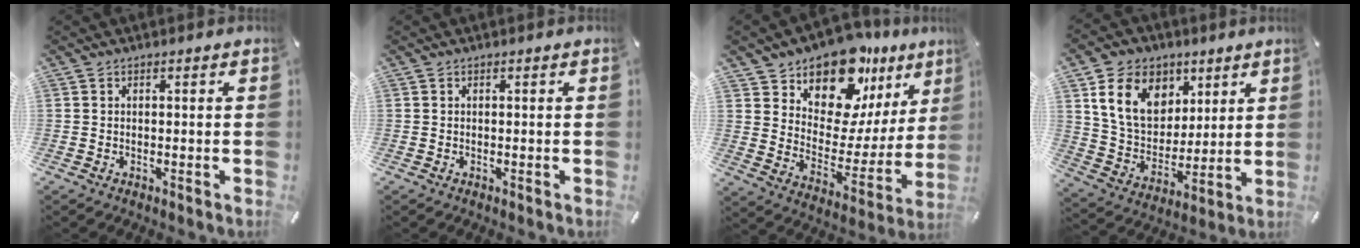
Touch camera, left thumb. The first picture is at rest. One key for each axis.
{"total": 0.0}
{"total": 15.8, "fx": 12.5, "fy": 8.5, "fz": 4.7, "tx": -0.080, "ty": -0.123, "tz": 0.220}
{"total": 15.3, "fx": 6.6, "fy": 11.8, "fz": 7.2, "tx": -0.134, "ty": -0.017, "tz": 0.129}